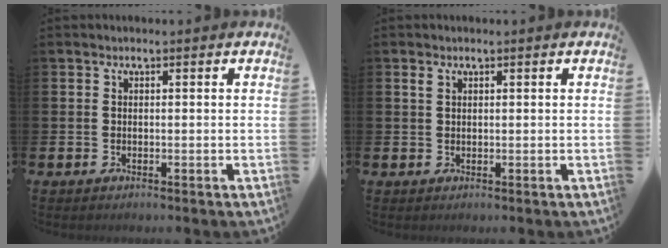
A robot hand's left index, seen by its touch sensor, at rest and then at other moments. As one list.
[{"total": 1.1, "force": [0.9, 0.5, 0.5], "torque": [0.005, -0.003, 0.012]}]